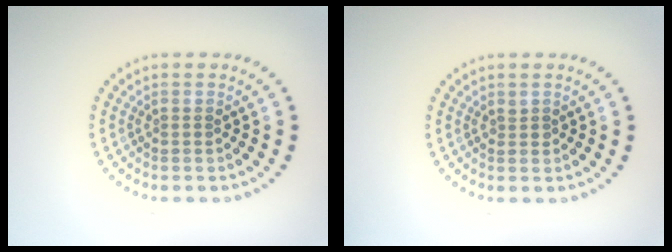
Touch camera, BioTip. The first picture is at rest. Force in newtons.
{"total": 0.6, "press": 0.4, "slide": 0.4}